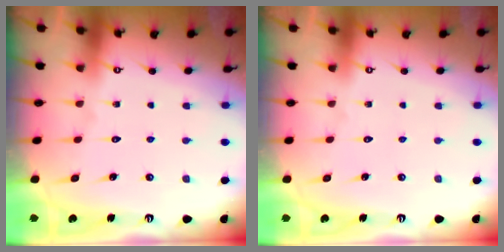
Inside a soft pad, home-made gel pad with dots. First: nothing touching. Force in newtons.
{"total": 0.0}